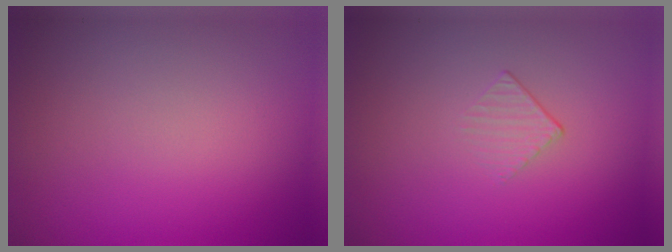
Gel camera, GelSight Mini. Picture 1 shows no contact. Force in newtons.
{"total": 1.2, "press": 0.4, "slide": 1.2}